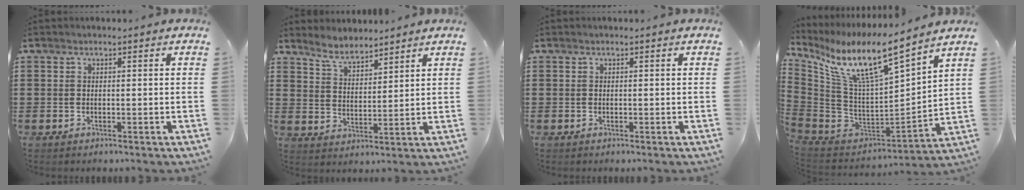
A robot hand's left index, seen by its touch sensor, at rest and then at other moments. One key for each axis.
{"total": 5.0, "fx": 4.6, "fy": 1.1, "fz": 1.4, "tx": -0.046, "ty": -0.013, "tz": 0.085}
{"total": 0.0}
{"total": 11.8, "fx": 8.0, "fy": 1.6, "fz": 8.5, "tx": -0.192, "ty": -0.057, "tz": 0.133}